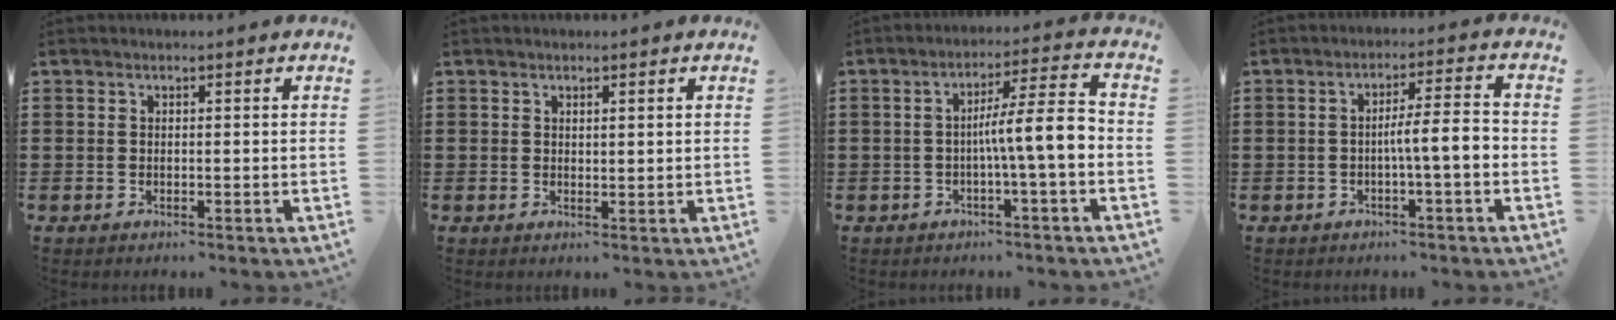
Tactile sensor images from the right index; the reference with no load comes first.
{"total": 0.9, "force": [0.7, 0.2, 0.5], "torque": [-0.009, 0.003, 0.012]}
{"total": 8.3, "force": [-1.2, 0.9, 8.1], "torque": [-0.136, 0.001, -0.026]}
{"total": 5.8, "force": [-1.2, 0.7, 5.6], "torque": [-0.100, 0.004, -0.025]}